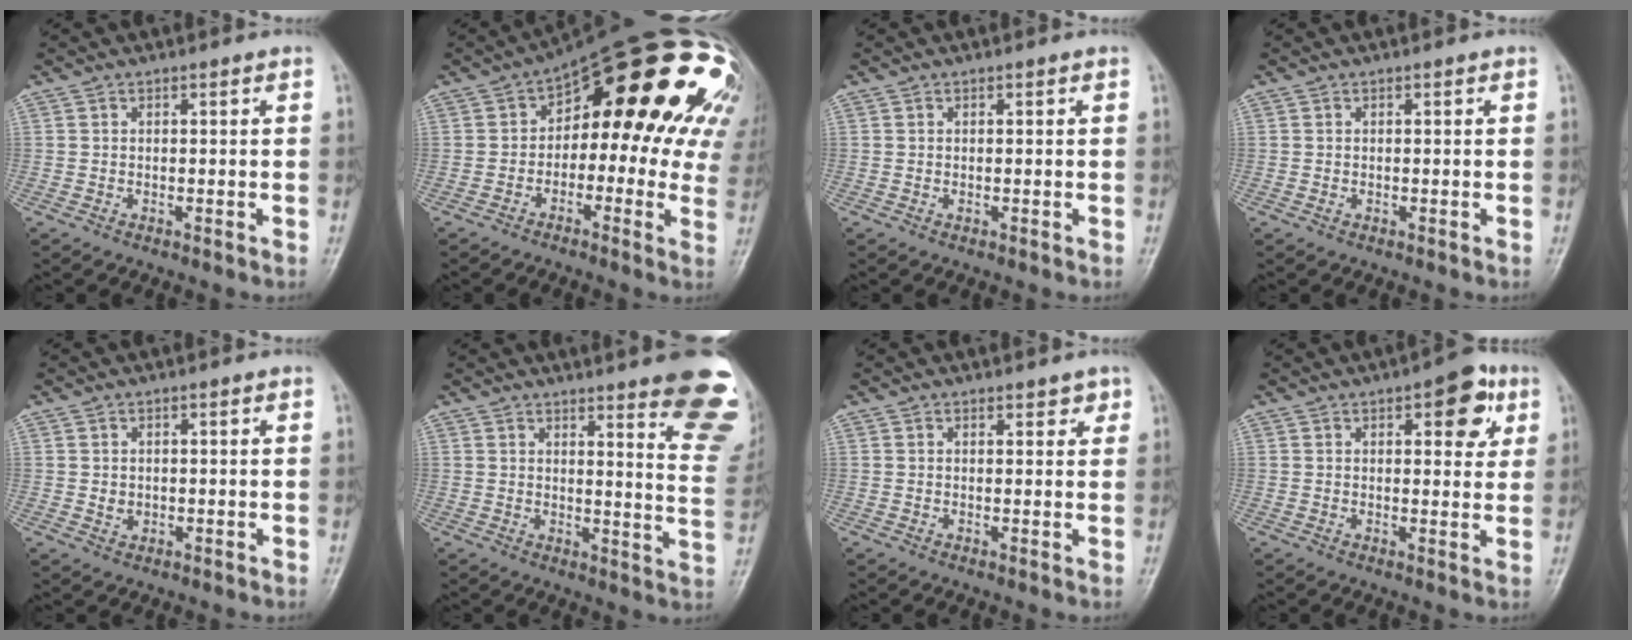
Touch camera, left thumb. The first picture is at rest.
{"total": 25.6, "force": [5.1, 12.7, 21.6], "torque": [-0.227, 0.051, 0.063]}
{"total": 0.7, "force": [0.0, 0.5, 0.5], "torque": [-0.006, 0.005, 0.001]}
{"total": 0.8, "force": [-0.1, 0.6, 0.5], "torque": [-0.005, 0.006, -0.003]}
{"total": 2.0, "force": [0.0, 1.7, 1.0], "torque": [-0.007, 0.003, 0.004]}
{"total": 18.1, "force": [12.2, 3.3, 13.0], "torque": [-0.133, -0.079, 0.134]}
{"total": 2.1, "force": [1.3, 1.2, 1.2], "torque": [0.002, -0.005, 0.014]}
{"total": 12.9, "force": [5.4, 5.5, 10.3], "torque": [-0.090, -0.010, 0.062]}